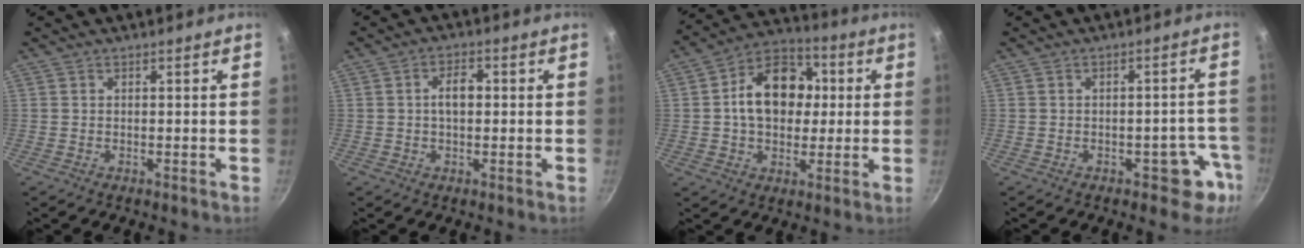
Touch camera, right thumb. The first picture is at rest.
{"total": 4.2, "force": [0.2, 2.5, 3.4], "torque": [-0.045, 0.015, -0.001]}
{"total": 15.2, "force": [1.6, 11.2, 10.1], "torque": [-0.118, 0.023, 0.009]}
{"total": 6.1, "force": [-3.1, 3.7, 3.7], "torque": [0.011, 0.038, -0.026]}